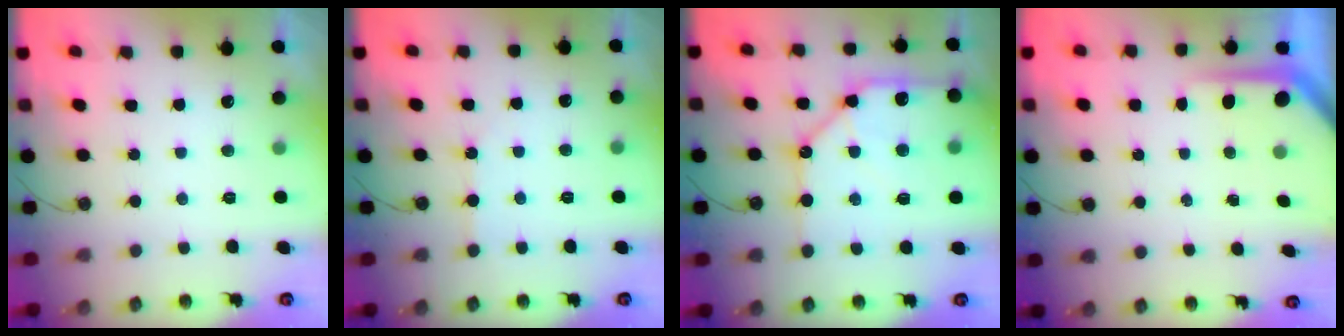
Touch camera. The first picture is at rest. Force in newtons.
{"total": 2.5, "press": 2.5, "slide": 0.4}
{"total": 16.3, "press": 16.1, "slide": 2.1}
{"total": 5.5, "press": 5.5, "slide": 0.2}